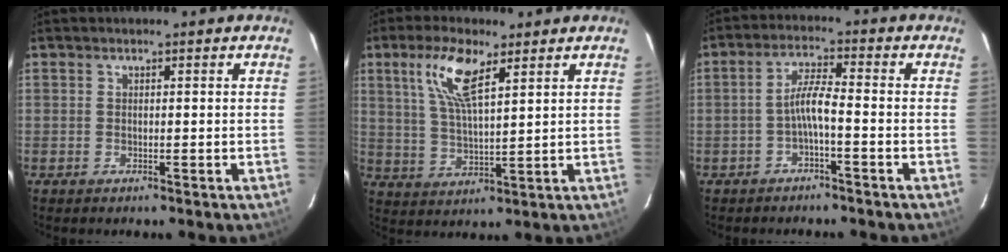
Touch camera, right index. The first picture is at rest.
{"total": 9.3, "force": [4.8, 2.8, 7.5], "torque": [-0.150, 0.009, 0.096]}
{"total": 4.1, "force": [-1.9, 0.2, 3.6], "torque": [-0.080, 0.012, -0.034]}